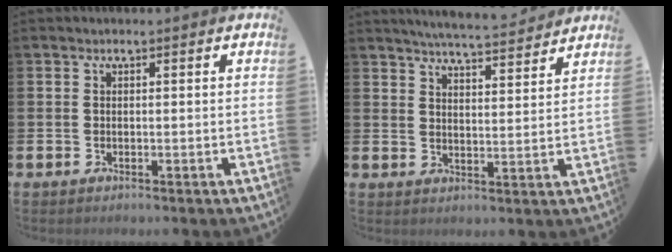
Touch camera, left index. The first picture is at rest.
{"total": 5.8, "force": [5.7, -0.1, 1.0], "torque": [-0.033, -0.035, 0.099]}